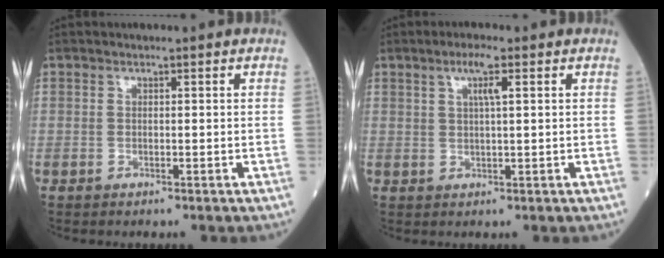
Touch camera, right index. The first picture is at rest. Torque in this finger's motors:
{"motor_torque": [0.51, 0.45, 0.24, 0.07]}